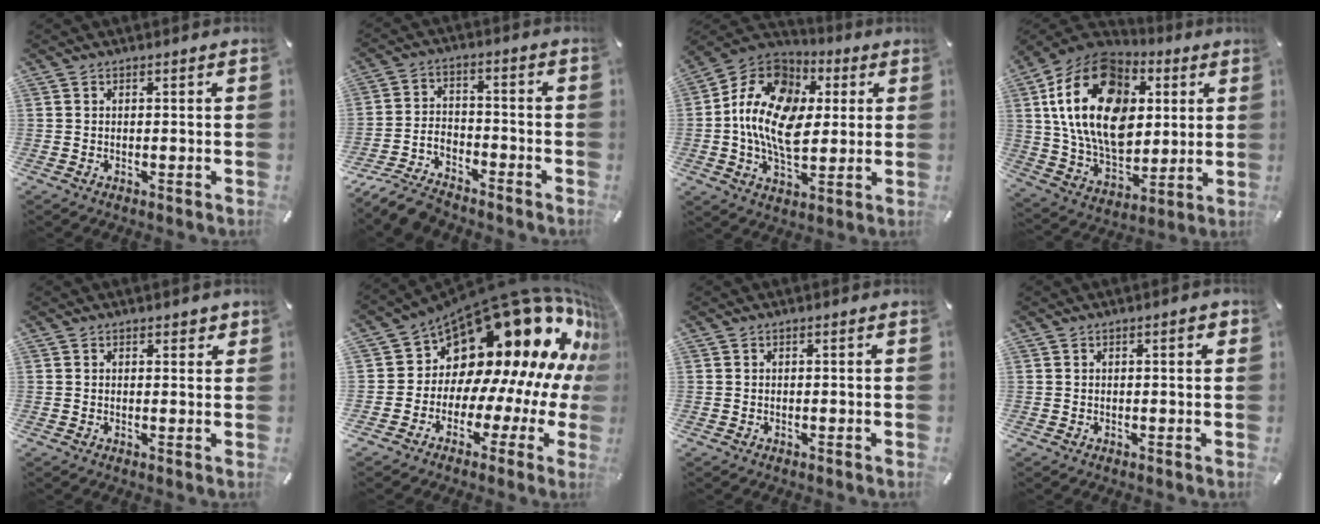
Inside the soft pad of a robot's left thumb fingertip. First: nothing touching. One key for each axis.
{"total": 8.4, "fx": -7.4, "fy": 3.0, "fz": 2.7, "tx": -0.052, "ty": 0.032, "tz": -0.145}
{"total": 16.2, "fx": 0.2, "fy": 11.7, "fz": 11.2, "tx": -0.233, "ty": -0.004, "tz": -0.001}
{"total": 22.7, "fx": 5.2, "fy": 16.3, "fz": 14.8, "tx": -0.287, "ty": -0.017, "tz": 0.086}
{"total": 1.3, "fx": 0.9, "fy": 0.8, "fz": 0.5, "tx": 0.005, "ty": -0.004, "tz": 0.013}
{"total": 23.4, "fx": 12.9, "fy": 12.8, "fz": 14.8, "tx": -0.223, "ty": -0.147, "tz": 0.247}
{"total": 0.0}
{"total": 1.6, "fx": 0.6, "fy": 0.3, "fz": 1.5, "tx": -0.022, "ty": 0.002, "tz": 0.006}